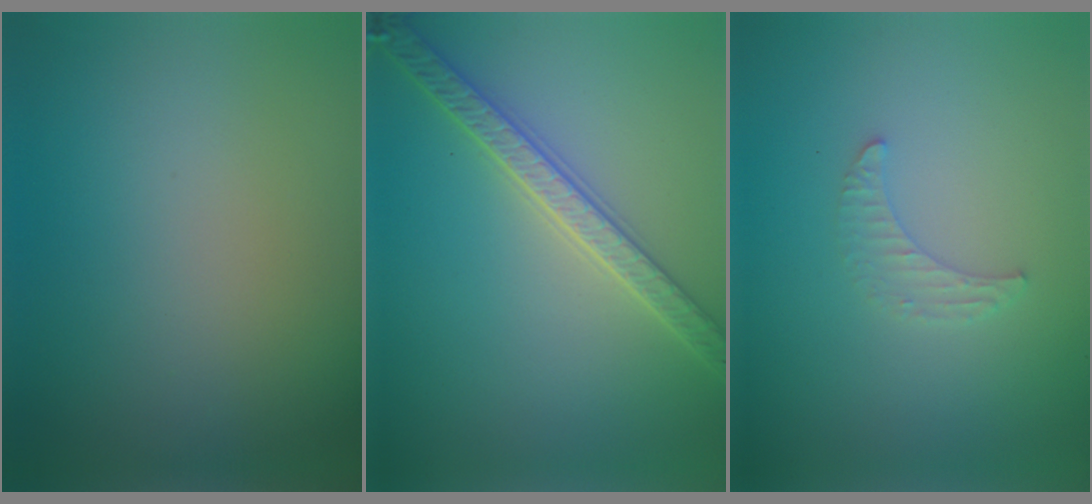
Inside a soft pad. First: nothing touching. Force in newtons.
{"total": 3.6, "press": 3.6, "slide": 0.8}
{"total": 1.3, "press": 1.3, "slide": 0.4}